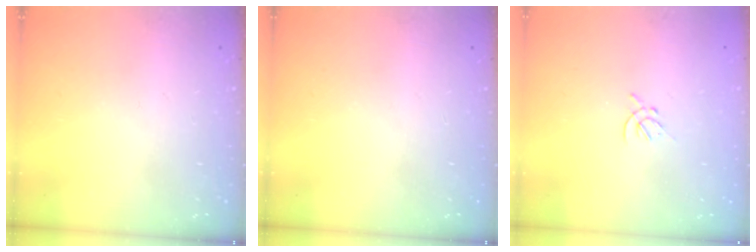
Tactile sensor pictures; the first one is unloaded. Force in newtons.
{"total": 0.0}
{"total": 1.4, "press": 1.3, "slide": 0.5}